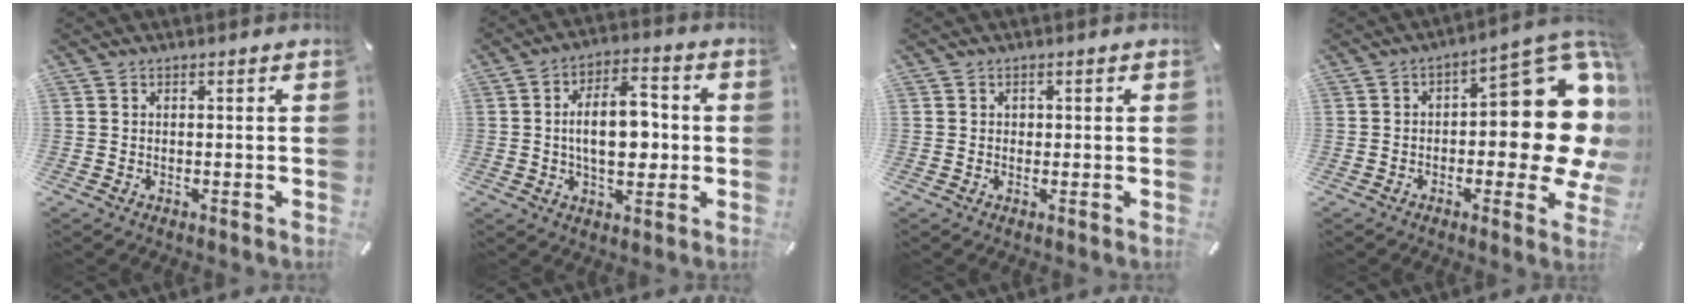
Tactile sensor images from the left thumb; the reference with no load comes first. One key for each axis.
{"total": 12.3, "fx": -0.1, "fy": 7.2, "fz": 10.0, "tx": -0.161, "ty": 0.008, "tz": -0.005}
{"total": 0.9, "fx": -0.1, "fy": 0.9, "fz": 0.2, "tx": 0.003, "ty": 0.001, "tz": -0.005}
{"total": 21.6, "fx": 3.2, "fy": 9.5, "fz": 19.2, "tx": -0.220, "ty": -0.048, "tz": 0.057}